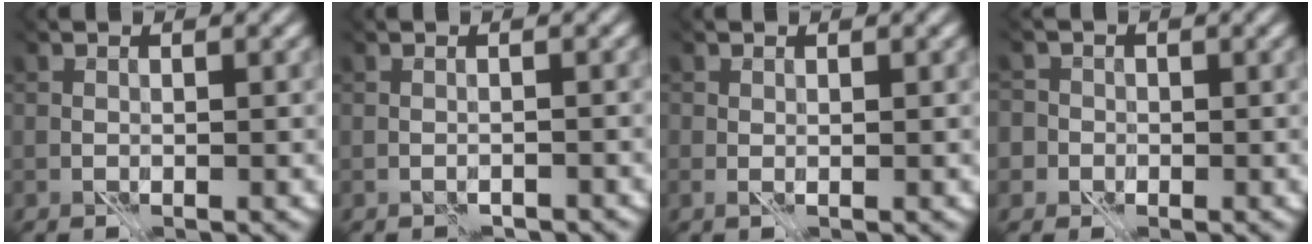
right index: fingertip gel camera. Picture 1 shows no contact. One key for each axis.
{"total": 0.9, "fx": -0.7, "fy": -0.1, "fz": -0.6, "tx": 0.020, "ty": 0.002, "tz": -0.012}
{"total": 0.8, "fx": 0.6, "fy": 0.3, "fz": 0.4, "tx": -0.009, "ty": 0.004, "tz": 0.012}
{"total": 4.6, "fx": 0.6, "fy": 4.2, "fz": 1.8, "tx": -0.035, "ty": 0.031, "tz": -0.013}